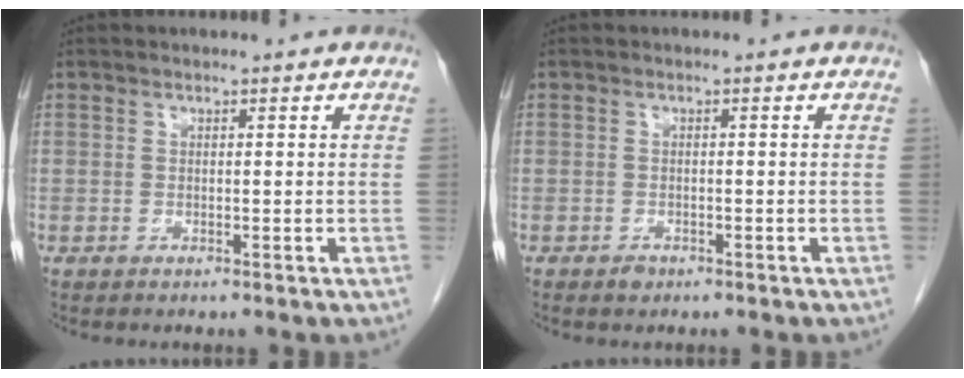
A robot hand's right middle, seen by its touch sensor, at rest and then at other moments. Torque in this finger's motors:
{"motor_torque": [-0.29, -0.10, 0.01, 0.00]}